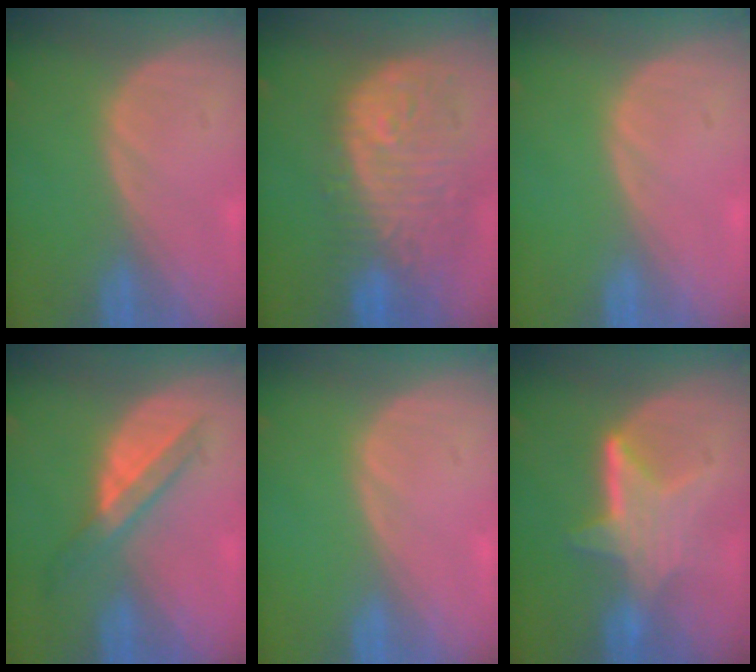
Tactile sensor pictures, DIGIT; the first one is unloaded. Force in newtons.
{"total": 12.0, "press": 10.7, "slide": 5.3}
{"total": 0.0}
{"total": 5.8, "press": 5.3, "slide": 2.3}
{"total": 0.0}
{"total": 6.6, "press": 5.9, "slide": 3.1}